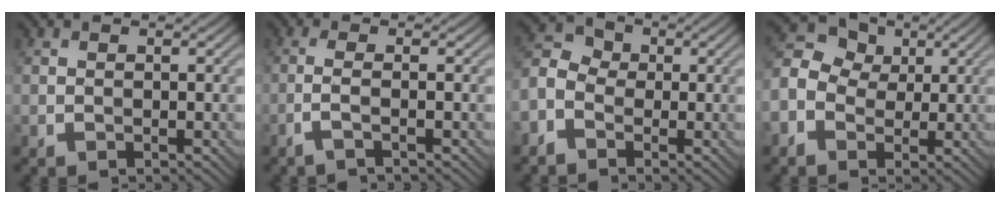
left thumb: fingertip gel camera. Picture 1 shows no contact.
{"total": 2.0, "force": [-1.0, -0.2, 1.7], "torque": [-0.037, 0.011, -0.031]}
{"total": 5.1, "force": [-2.1, 3.7, 2.8], "torque": [-0.080, 0.010, -0.061]}
{"total": 9.2, "force": [-0.1, 7.5, 5.3], "torque": [-0.145, 0.018, -0.016]}